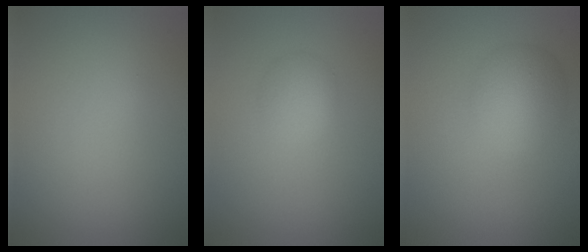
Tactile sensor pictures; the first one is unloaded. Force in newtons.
{"total": 2.0, "press": 2.0, "slide": 0.0}
{"total": 4.4, "press": 4.4, "slide": 0.1}